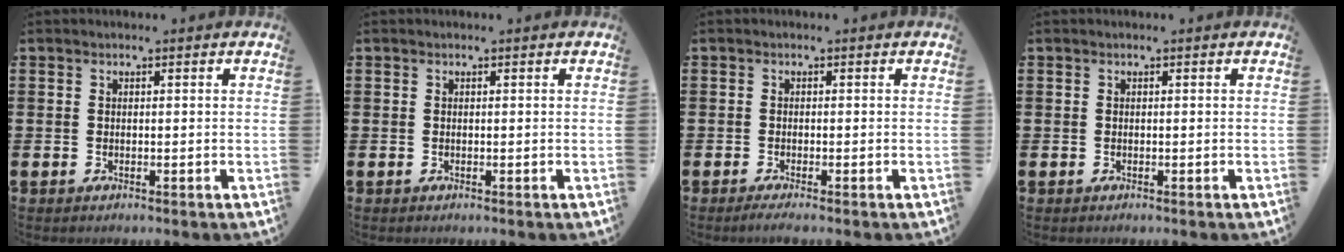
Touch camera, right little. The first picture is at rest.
{"total": 0.0}
{"total": 0.9, "force": [-0.5, 0.0, 0.7], "torque": [-0.011, -0.003, -0.010]}
{"total": 0.0}